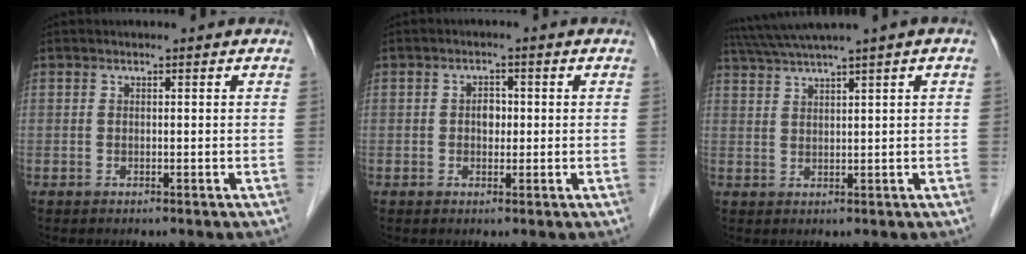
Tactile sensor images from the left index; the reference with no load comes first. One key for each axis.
{"total": 2.1, "fx": -0.1, "fy": 1.5, "fz": 1.4, "tx": -0.024, "ty": 0.002, "tz": -0.002}
{"total": 6.3, "fx": 4.7, "fy": -1.4, "fz": 3.9, "tx": -0.076, "ty": 0.026, "tz": 0.086}